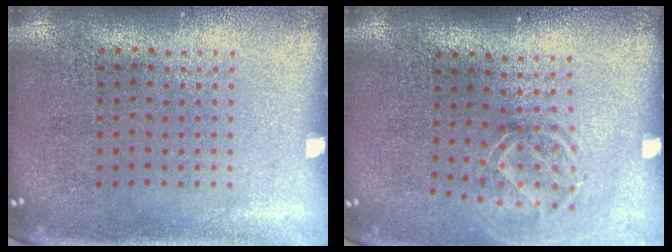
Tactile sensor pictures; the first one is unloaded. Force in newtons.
{"total": 1.7, "press": 1.1, "slide": 1.3}